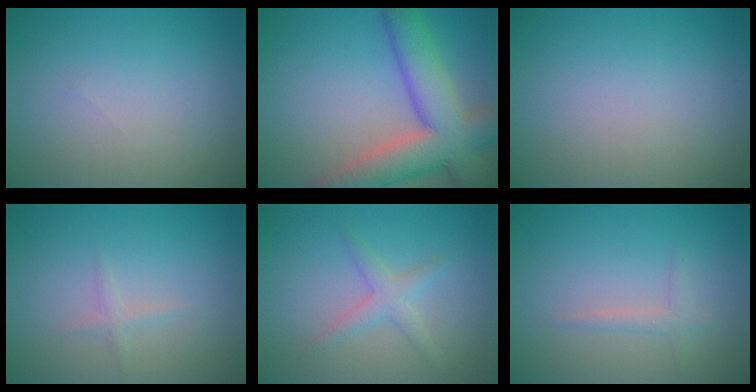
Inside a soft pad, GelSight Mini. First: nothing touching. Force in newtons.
{"total": 9.8, "press": 9.7, "slide": 0.6}
{"total": 0.0}
{"total": 0.8, "press": 0.8, "slide": 0.1}
{"total": 2.0, "press": 2.0, "slide": 0.1}
{"total": 1.3, "press": 1.3, "slide": 0.1}